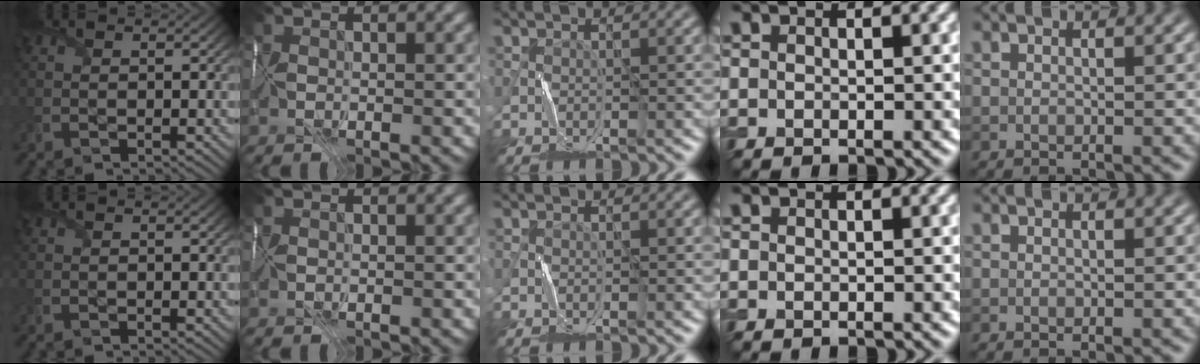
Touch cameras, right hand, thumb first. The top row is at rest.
{}